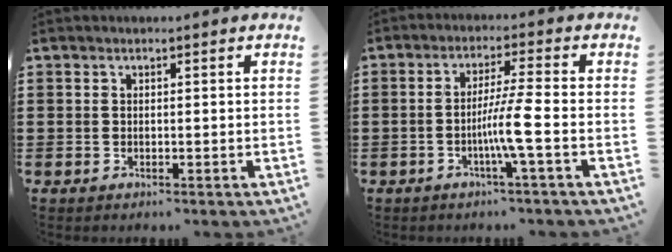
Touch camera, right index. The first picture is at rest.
{"total": 5.9, "force": [-2.1, -0.8, 5.5], "torque": [-0.101, -0.011, -0.042]}